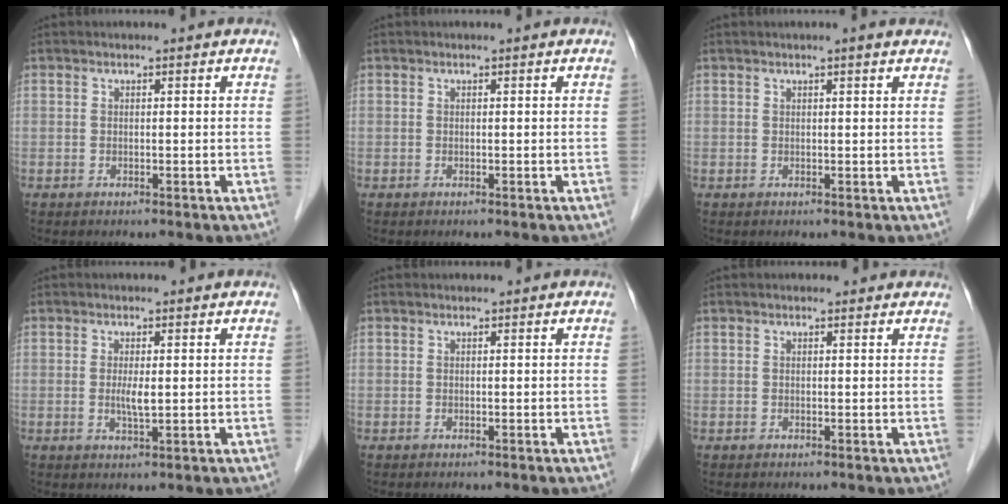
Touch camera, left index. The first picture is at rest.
{"total": 0.0}
{"total": 1.9, "force": [1.4, 0.0, 1.2], "torque": [-0.015, 0.014, 0.020]}
{"total": 2.5, "force": [0.0, 0.4, 2.5], "torque": [-0.052, -0.005, 0.004]}
{"total": 0.0}
{"total": 1.3, "force": [1.1, 0.5, 0.4], "torque": [-0.011, 0.005, 0.007]}